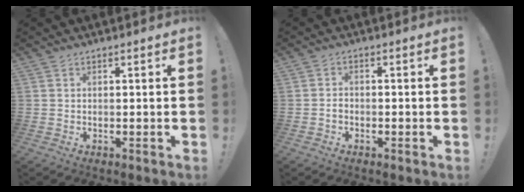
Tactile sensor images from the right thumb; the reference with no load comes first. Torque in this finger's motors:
{"motor_torque": [0.21, -0.04, 0.07, -0.16, 0.00]}